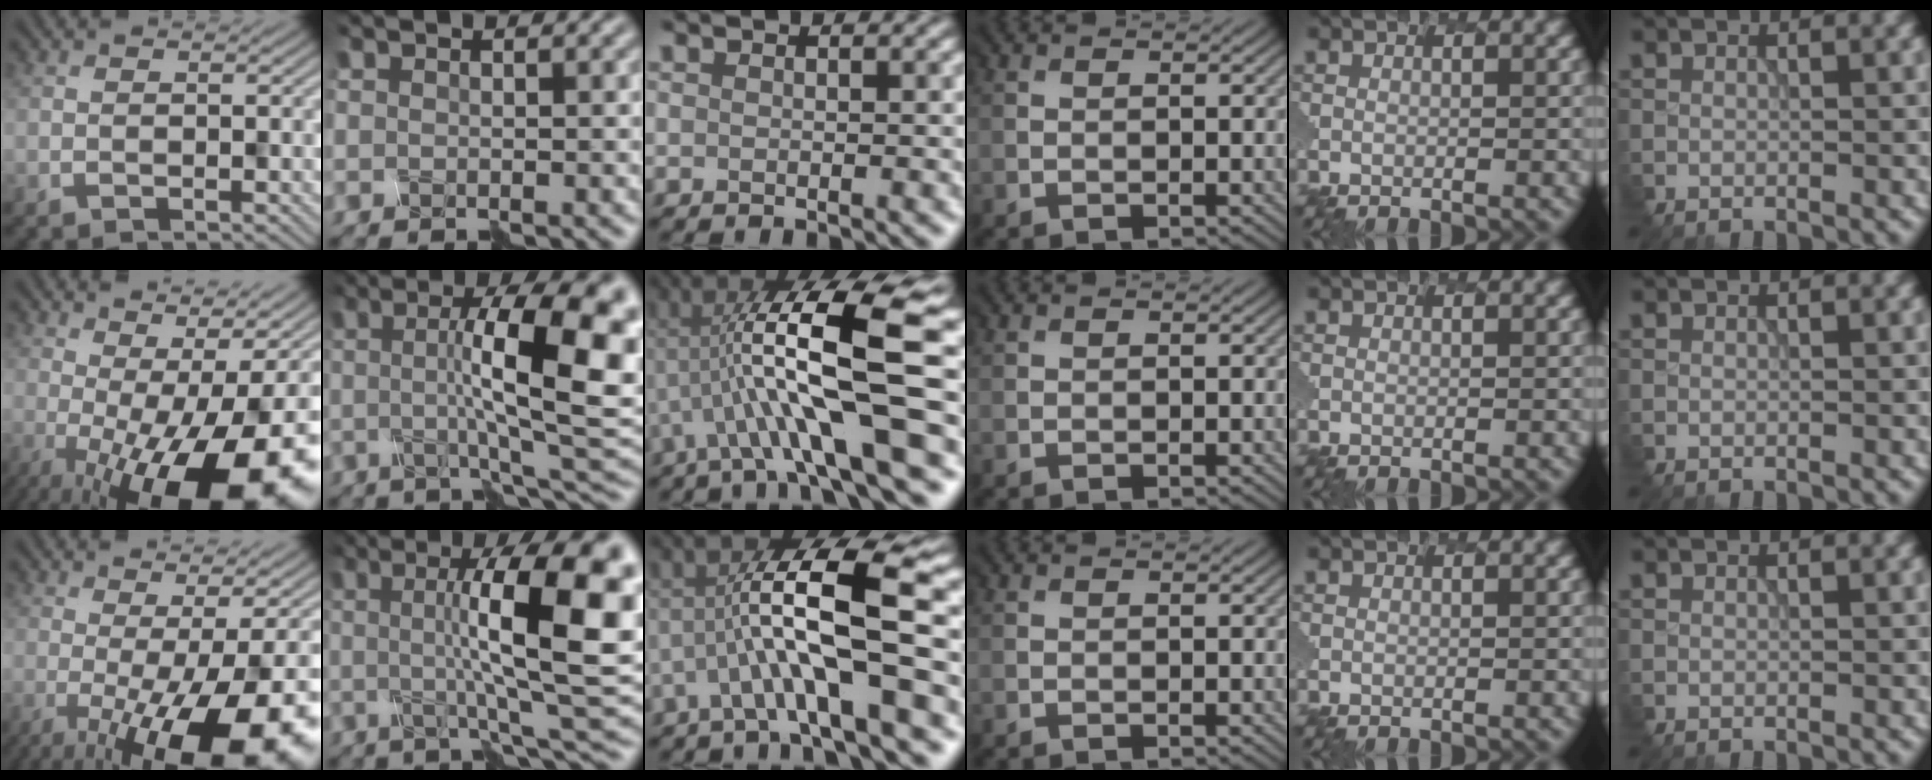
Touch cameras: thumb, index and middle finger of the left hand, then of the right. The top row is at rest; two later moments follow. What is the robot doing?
{"motion": "disassemble", "object": "spray bottle"}